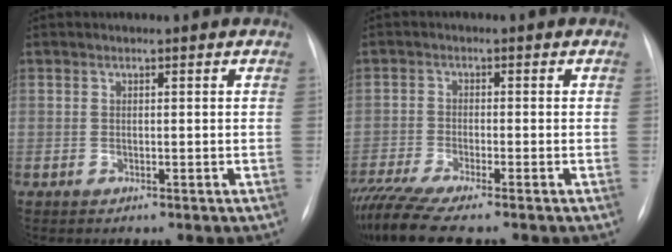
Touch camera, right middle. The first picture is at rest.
{"total": 8.7, "force": [-7.3, -0.2, 4.7], "torque": [-0.085, -0.024, -0.124]}